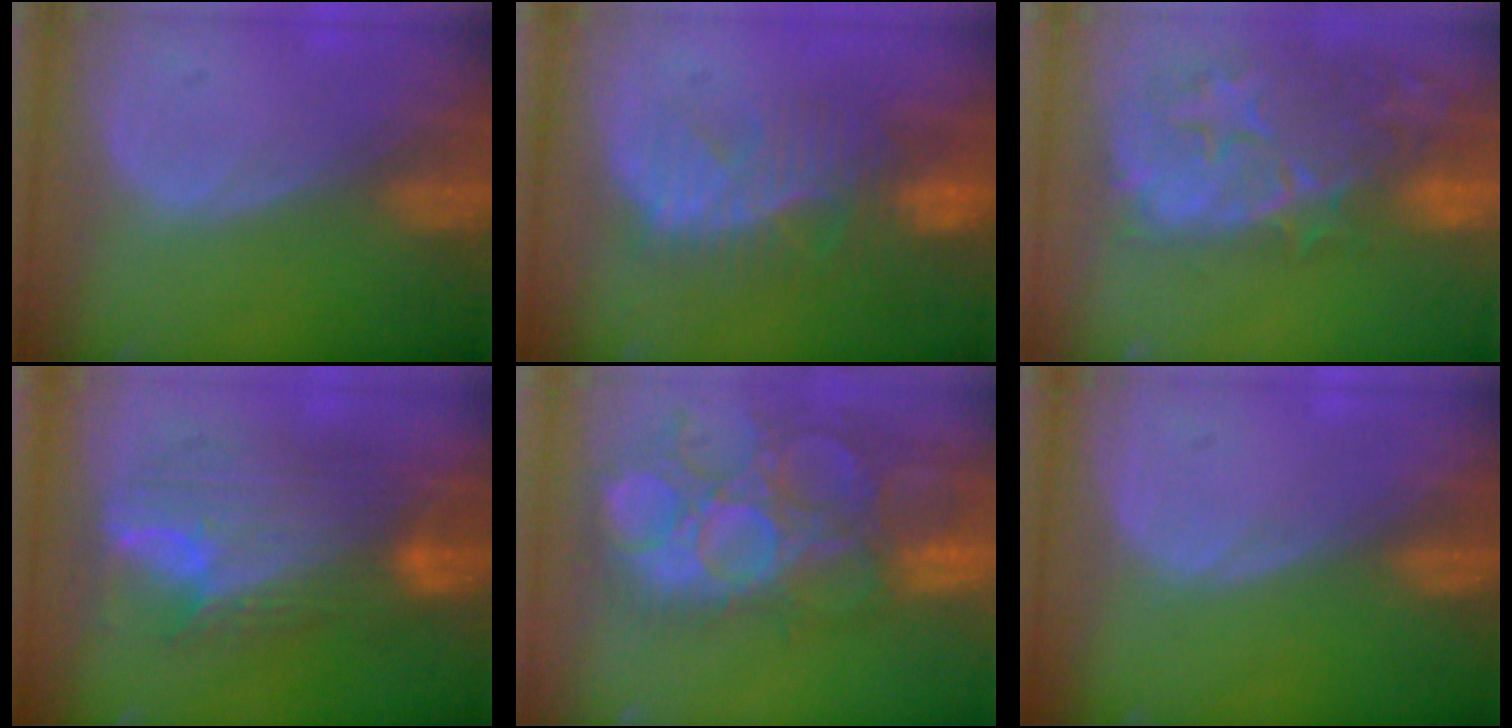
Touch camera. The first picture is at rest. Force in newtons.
{"total": 10.3, "press": 8.9, "slide": 5.2}
{"total": 14.7, "press": 11.9, "slide": 8.6}
{"total": 10.5, "press": 10.4, "slide": 0.7}
{"total": 14.7, "press": 12.7, "slide": 7.6}
{"total": 0.0}